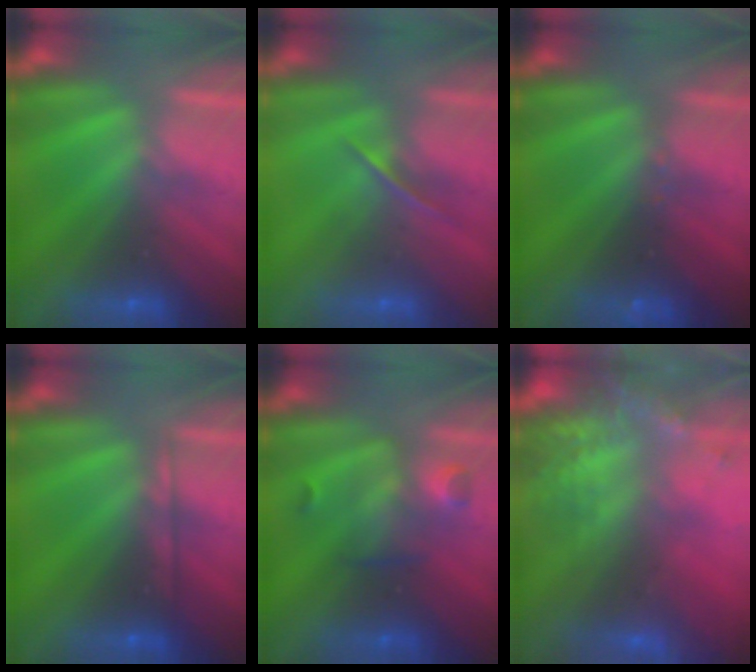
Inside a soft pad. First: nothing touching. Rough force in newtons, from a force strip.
{"total": 1.4}
{"total": 2.4}
{"total": 2.1}
{"total": 2.8}
{"total": 6.7}